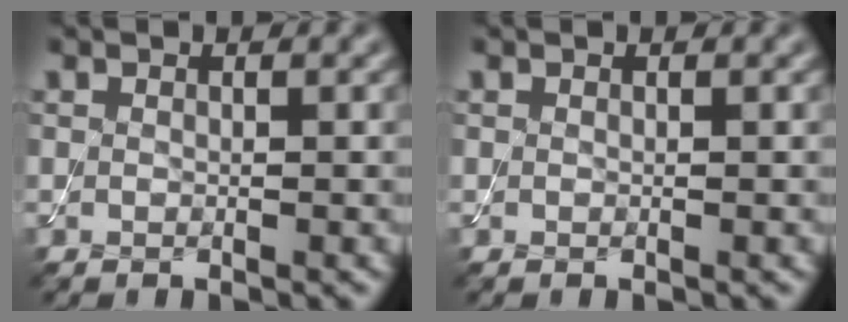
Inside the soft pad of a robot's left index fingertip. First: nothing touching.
{"total": 0.0}